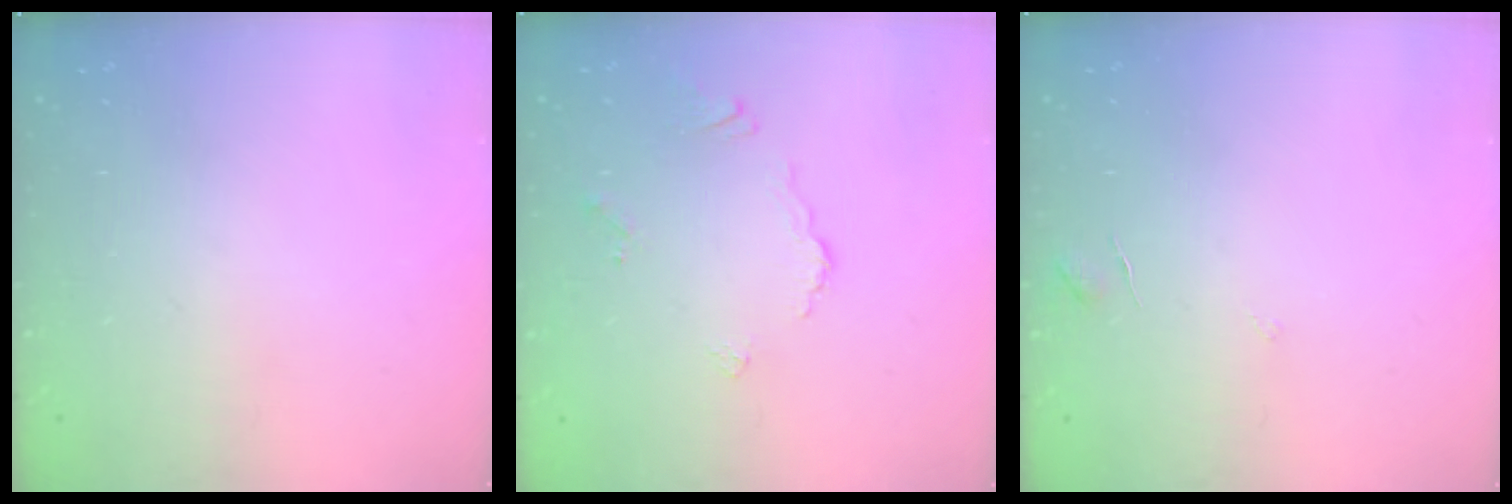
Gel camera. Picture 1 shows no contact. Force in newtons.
{"total": 3.0, "press": 2.9, "slide": 0.6}
{"total": 2.9, "press": 2.9, "slide": 0.2}